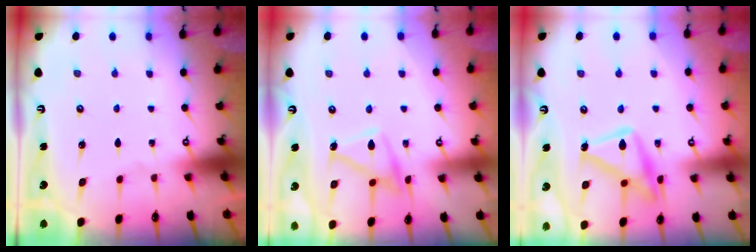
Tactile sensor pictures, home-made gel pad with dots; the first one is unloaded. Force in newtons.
{"total": 14.0, "press": 14.0, "slide": 1.0}
{"total": 15.7, "press": 15.6, "slide": 1.0}